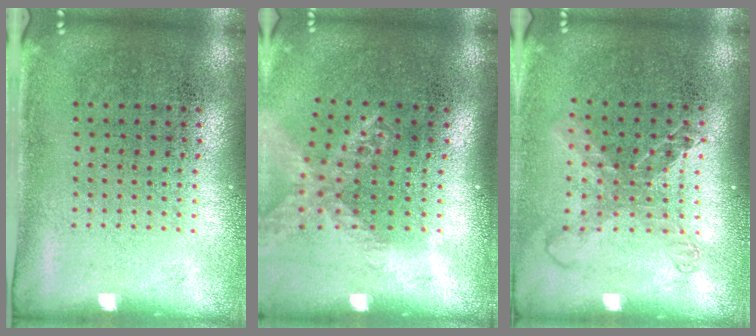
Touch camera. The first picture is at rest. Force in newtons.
{"total": 1.6, "press": 1.4, "slide": 0.8}
{"total": 1.5, "press": 1.3, "slide": 0.9}